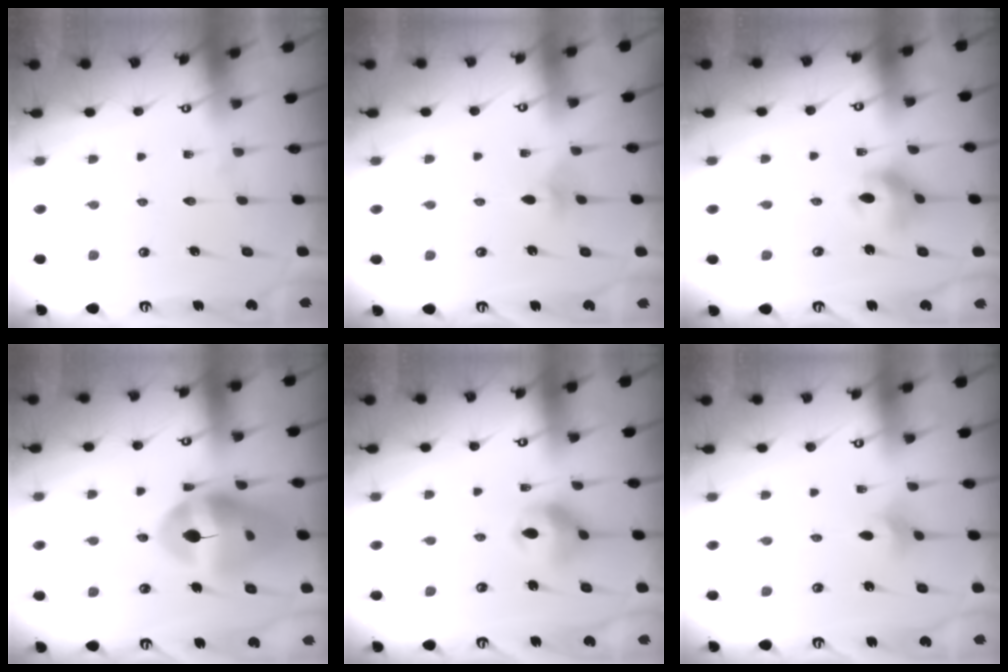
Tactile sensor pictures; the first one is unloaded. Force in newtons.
{"total": 3.3, "press": 3.2, "slide": 0.6}
{"total": 7.0, "press": 7.0, "slide": 0.4}
{"total": 17.4, "press": 17.2, "slide": 2.1}
{"total": 10.5, "press": 9.8, "slide": 3.5}
{"total": 2.1, "press": 2.1, "slide": 0.5}